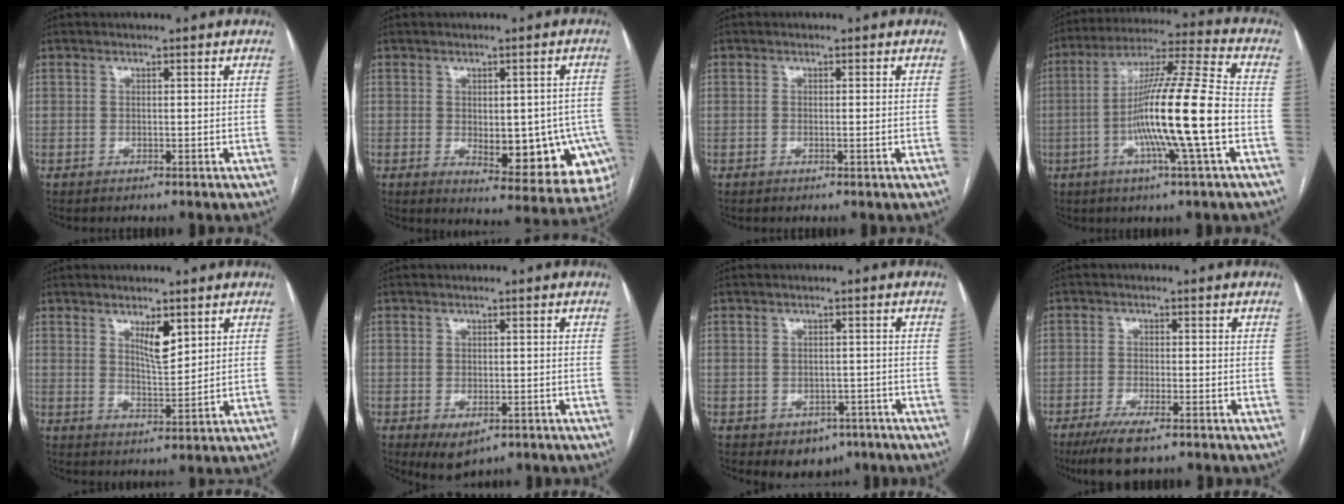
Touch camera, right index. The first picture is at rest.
{"total": 14.8, "force": [-3.8, 6.7, 12.7], "torque": [-0.110, 0.013, -0.029]}
{"total": 0.8, "force": [-0.2, -0.1, 0.8], "torque": [-0.015, -0.002, -0.003]}
{"total": 17.0, "force": [-3.7, -0.9, 16.5], "torque": [-0.294, -0.002, -0.076]}
{"total": 4.7, "force": [2.6, 1.3, 3.7], "torque": [-0.069, -0.006, 0.050]}
{"total": 3.9, "force": [-1.8, 2.2, 2.7], "torque": [-0.041, -0.005, -0.016]}
{"total": 4.6, "force": [-2.7, 3.3, 1.8], "torque": [-0.012, 0.006, -0.025]}
{"total": 6.5, "force": [-4.5, 1.1, 4.6], "torque": [-0.080, -0.015, -0.073]}